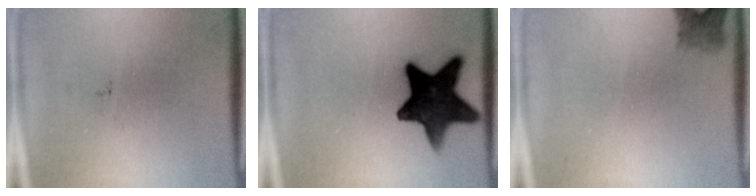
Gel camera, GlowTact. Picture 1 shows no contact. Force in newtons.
{"total": 14.5}
{"total": 2.3}